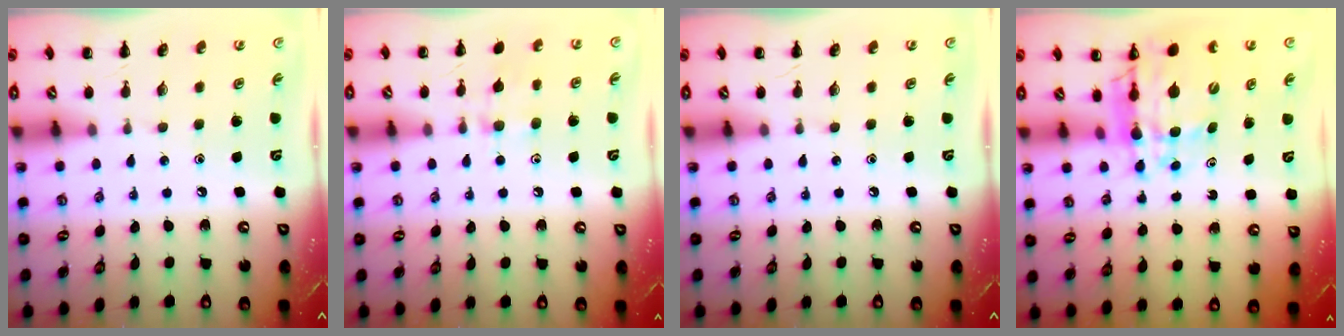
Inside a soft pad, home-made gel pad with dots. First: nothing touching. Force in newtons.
{"total": 9.2, "press": 8.9, "slide": 2.5}
{"total": 0.0}
{"total": 11.2, "press": 10.7, "slide": 3.3}